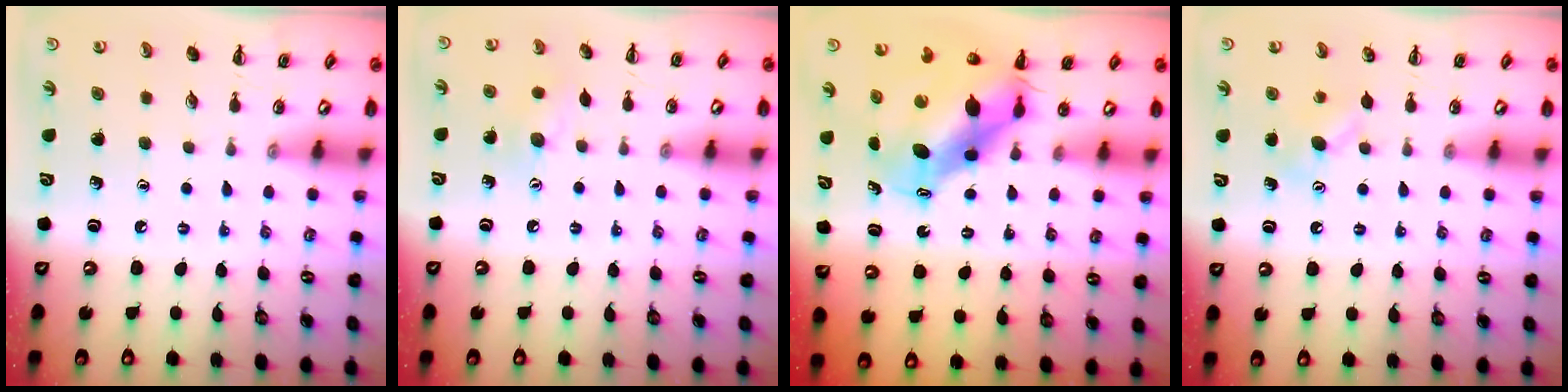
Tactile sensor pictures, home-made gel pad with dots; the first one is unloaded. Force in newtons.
{"total": 8.3, "press": 8.2, "slide": 1.3}
{"total": 8.5, "press": 8.3, "slide": 1.7}
{"total": 5.1, "press": 4.9, "slide": 1.4}